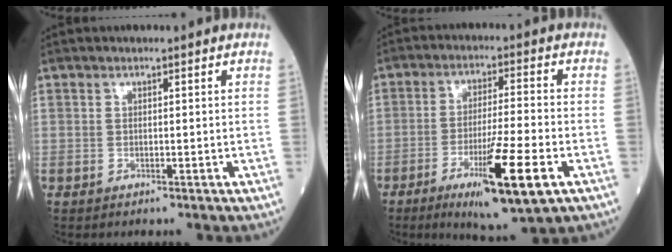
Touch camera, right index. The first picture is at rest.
{"total": 13.0, "force": [-5.7, 0.5, 11.7], "torque": [-0.202, -0.032, -0.090]}